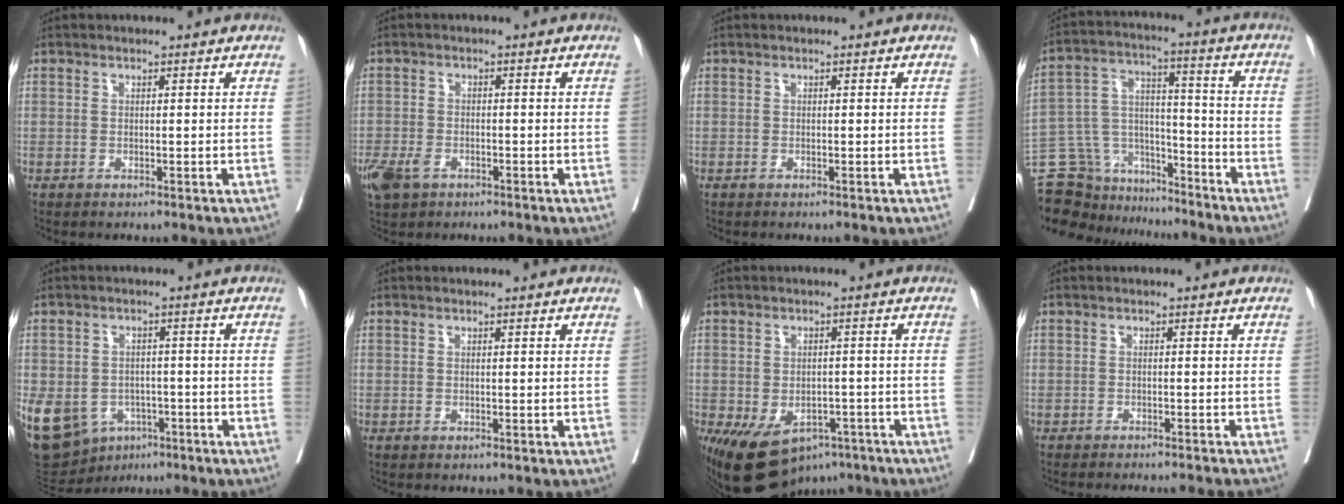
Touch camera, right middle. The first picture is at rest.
{"total": 5.6, "force": [-3.4, 3.3, 3.1], "torque": [-0.064, -0.006, -0.058]}
{"total": 0.0}
{"total": 15.3, "force": [-13.3, 6.8, 3.5], "torque": [-0.078, 0.065, -0.224]}
{"total": 22.2, "force": [-8.9, 17.6, 10.0], "torque": [-0.314, -0.010, -0.122]}
{"total": 0.0}
{"total": 11.9, "force": [-7.3, 7.3, 5.9], "torque": [-0.110, 0.004, -0.104]}
{"total": 9.7, "force": [-9.0, -0.2, 3.5], "torque": [-0.023, -0.020, -0.108]}